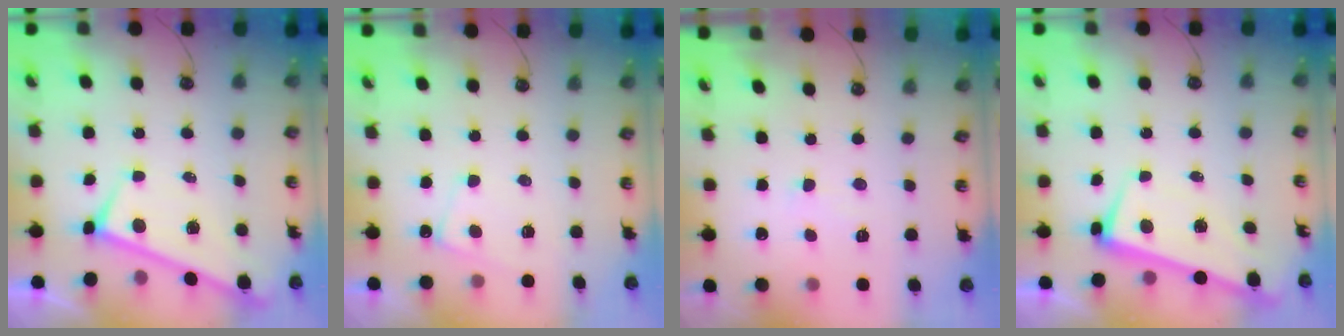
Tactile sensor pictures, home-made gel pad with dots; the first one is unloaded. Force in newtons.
{"total": 1.5, "press": 1.4, "slide": 0.4}
{"total": 3.6, "press": 3.5, "slide": 0.4}
{"total": 1.5, "press": 0.5, "slide": 1.5}